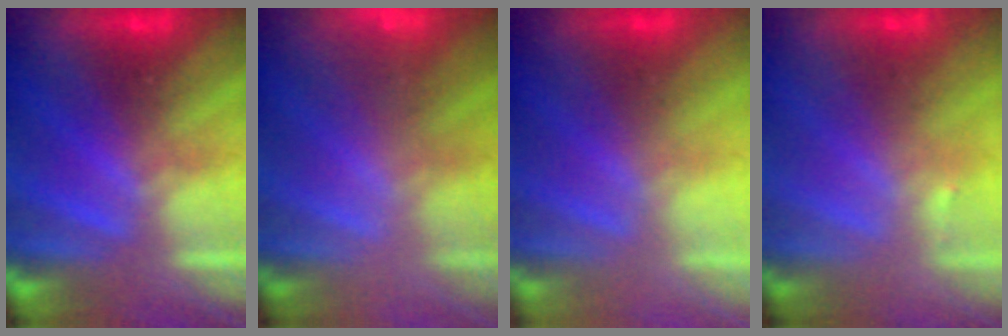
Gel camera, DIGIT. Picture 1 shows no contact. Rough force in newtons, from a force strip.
{"total": 2.3}
{"total": 2.9}
{"total": 1.6}